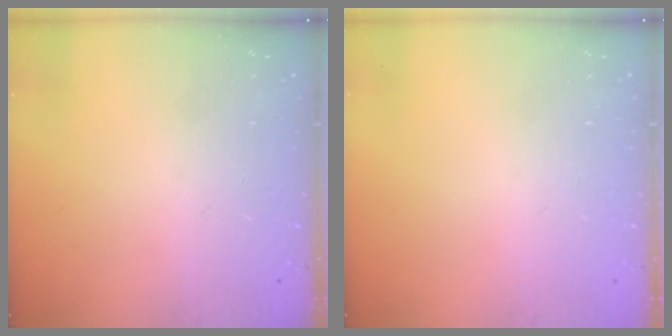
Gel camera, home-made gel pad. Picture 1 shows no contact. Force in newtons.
{"total": 0.0}